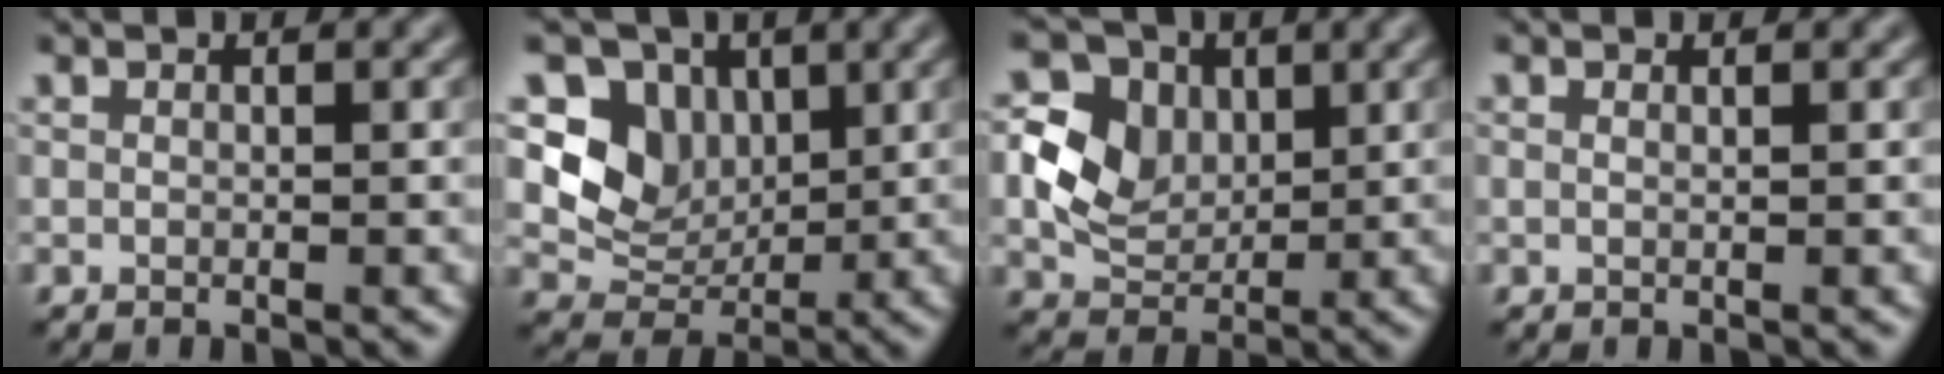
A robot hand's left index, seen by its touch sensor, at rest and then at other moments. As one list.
[{"total": 5.2, "force": [1.4, 4.5, 2.1], "torque": [-0.035, -0.012, 0.017]}, {"total": 5.2, "force": [0.6, 4.3, 2.8], "torque": [-0.055, 0.000, 0.012]}, {"total": 0.6, "force": [0.2, 0.3, 0.5], "torque": [-0.005, -0.002, -0.003]}]